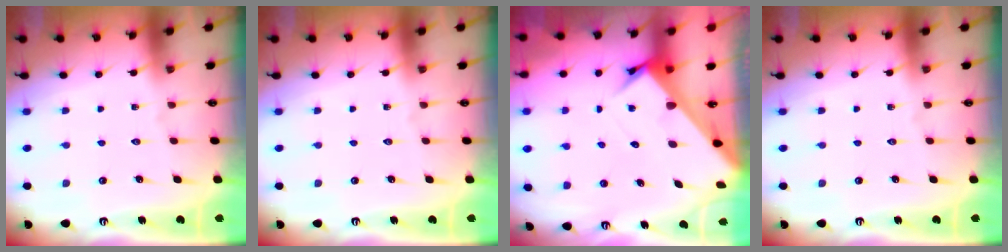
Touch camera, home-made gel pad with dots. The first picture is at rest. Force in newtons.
{"total": 0.0}
{"total": 3.6, "press": 3.6, "slide": 0.2}
{"total": 0.0}